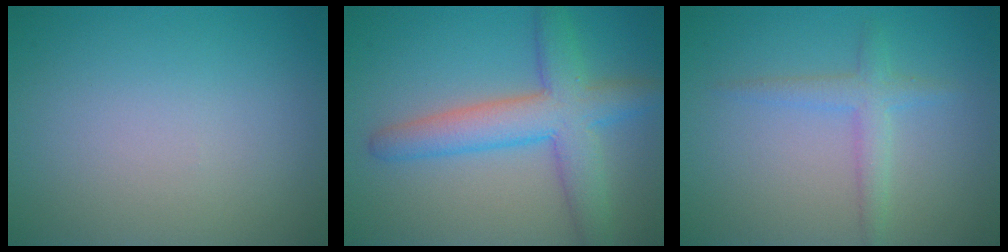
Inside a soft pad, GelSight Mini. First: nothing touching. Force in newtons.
{"total": 6.2, "press": 6.2, "slide": 0.3}
{"total": 2.2, "press": 2.2, "slide": 0.0}